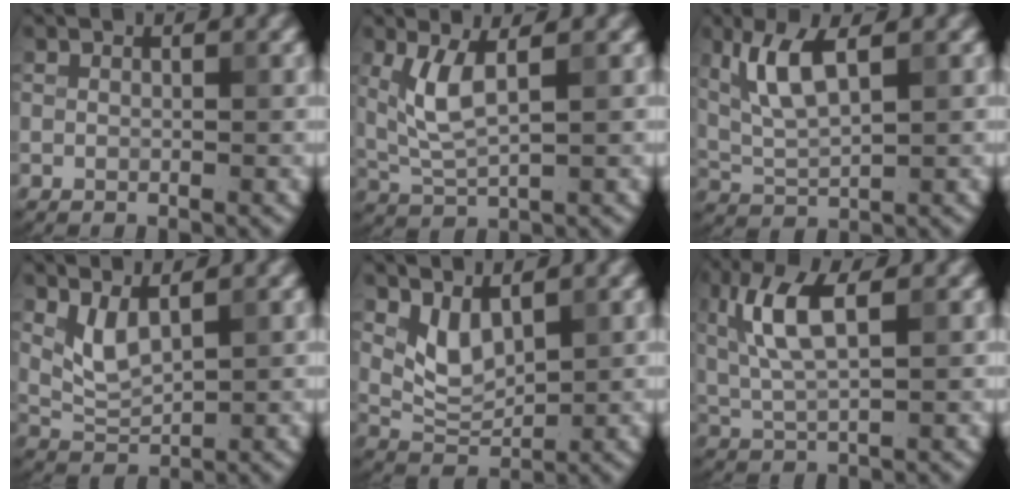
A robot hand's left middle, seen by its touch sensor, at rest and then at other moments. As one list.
[{"total": 3.8, "force": [1.1, 1.2, 3.4], "torque": [-0.085, -0.004, 0.029]}, {"total": 4.7, "force": [2.0, 1.4, 4.1], "torque": [-0.092, 0.000, 0.044]}, {"total": 2.6, "force": [1.4, 0.9, 1.9], "torque": [-0.050, -0.009, 0.037]}, {"total": 3.0, "force": [1.6, 1.5, 2.1], "torque": [-0.046, -0.009, 0.039]}, {"total": 5.5, "force": [1.7, 1.8, 4.9], "torque": [-0.107, 0.007, 0.034]}]